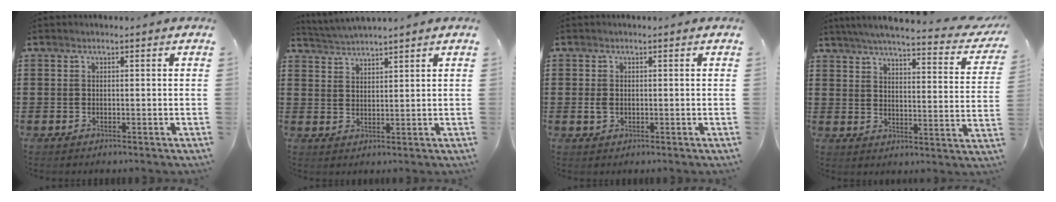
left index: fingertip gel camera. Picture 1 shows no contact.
{"total": 2.5, "force": [2.4, -0.5, -0.2], "torque": [-0.005, -0.007, 0.045]}
{"total": 1.4, "force": [0.0, 1.0, 1.0], "torque": [-0.030, 0.002, -0.004]}
{"total": 5.7, "force": [4.9, -0.2, 2.8], "torque": [-0.067, -0.034, 0.079]}